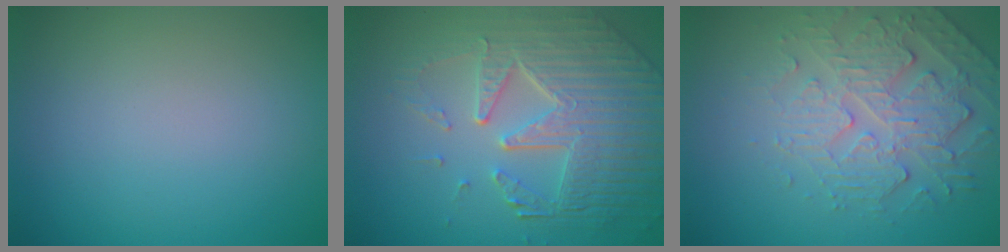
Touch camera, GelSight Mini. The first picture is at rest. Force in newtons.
{"total": 8.0, "press": 5.6, "slide": 5.7}
{"total": 4.8, "press": 3.8, "slide": 3.0}